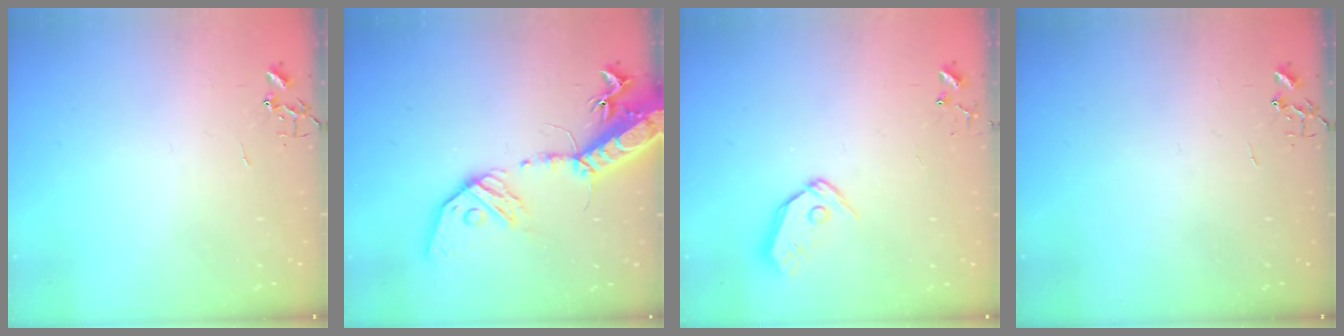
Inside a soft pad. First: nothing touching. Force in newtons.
{"total": 20.5, "press": 20.0, "slide": 4.4}
{"total": 8.3, "press": 8.2, "slide": 0.7}
{"total": 0.0}